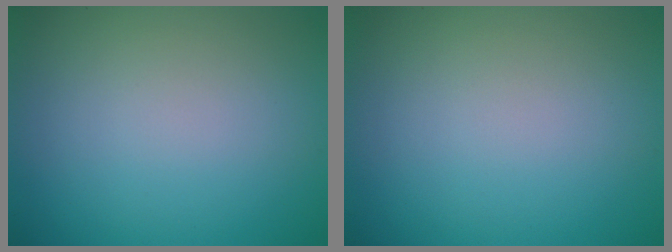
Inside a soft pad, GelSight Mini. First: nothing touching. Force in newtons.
{"total": 0.0}